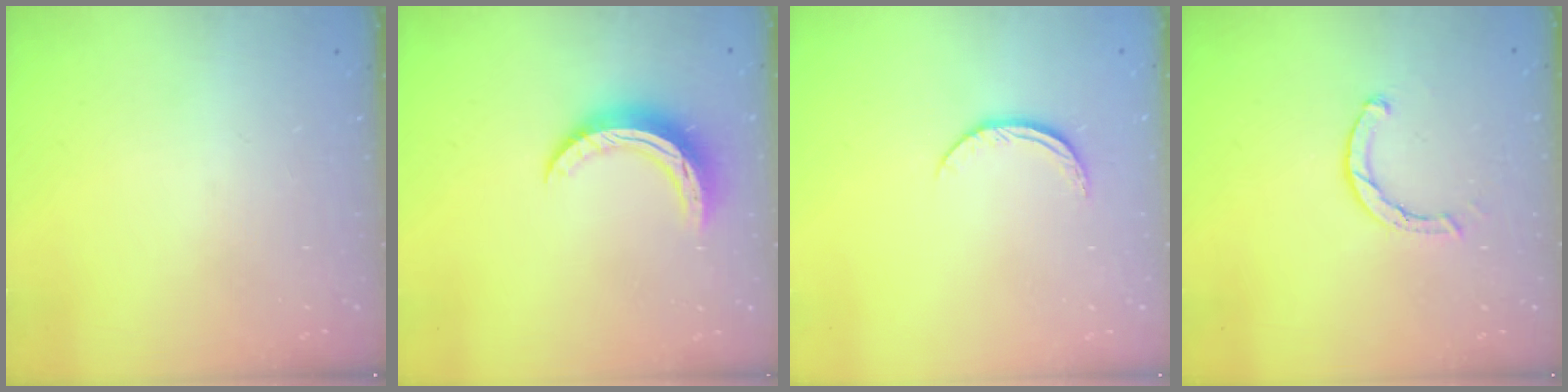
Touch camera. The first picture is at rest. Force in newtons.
{"total": 9.9, "press": 9.9, "slide": 0.5}
{"total": 6.2, "press": 6.1, "slide": 0.7}
{"total": 1.6, "press": 1.6, "slide": 0.2}